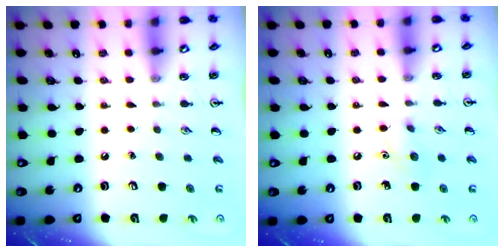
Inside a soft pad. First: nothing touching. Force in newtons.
{"total": 7.4, "press": 7.2, "slide": 1.6}